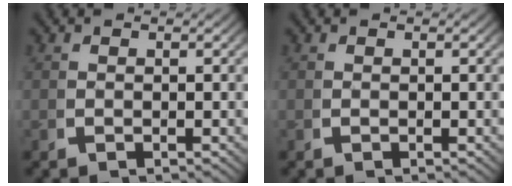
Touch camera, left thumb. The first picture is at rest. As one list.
[{"total": 0.0}]